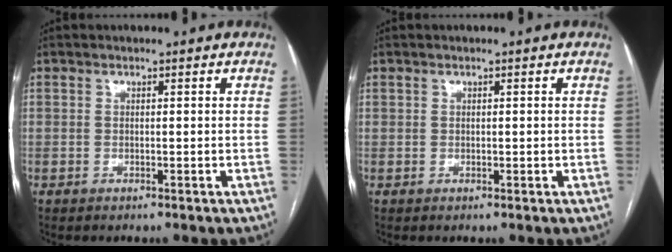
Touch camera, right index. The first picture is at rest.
{"total": 0.5, "force": [0.3, 0.4, 0.1], "torque": [0.003, 0.006, 0.006]}